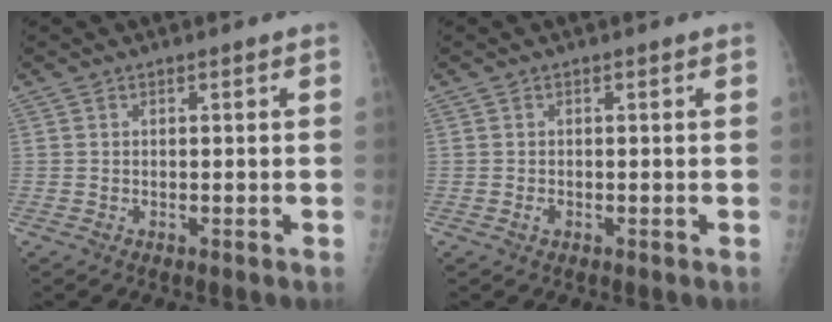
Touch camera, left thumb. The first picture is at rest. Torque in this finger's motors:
{"motor_torque": [0.05, 0.09, 0.30, 0.01, 0.00]}